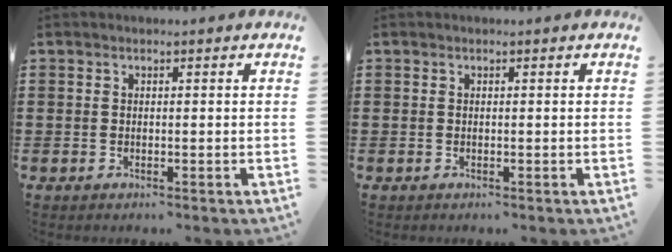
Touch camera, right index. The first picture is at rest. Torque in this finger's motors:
{"motor_torque": [0.00, 0.00, 0.00, 0.00]}